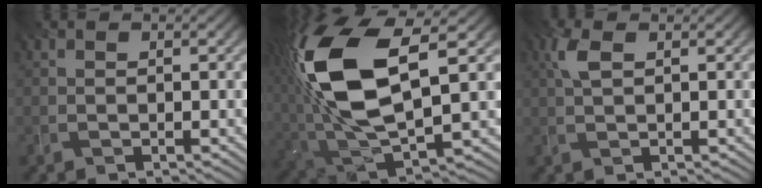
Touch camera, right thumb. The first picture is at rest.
{"total": 17.1, "force": [3.7, 8.3, 14.5], "torque": [-0.334, 0.008, 0.071]}
{"total": 2.7, "force": [1.0, 1.1, 2.3], "torque": [-0.059, 0.007, 0.020]}